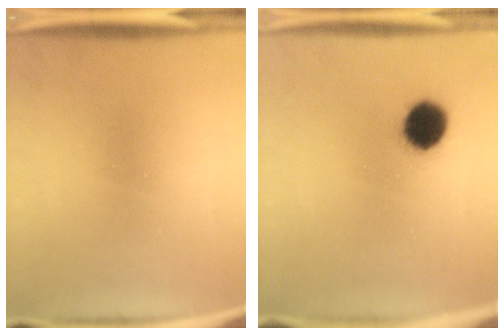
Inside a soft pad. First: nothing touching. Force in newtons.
{"total": 8.9}